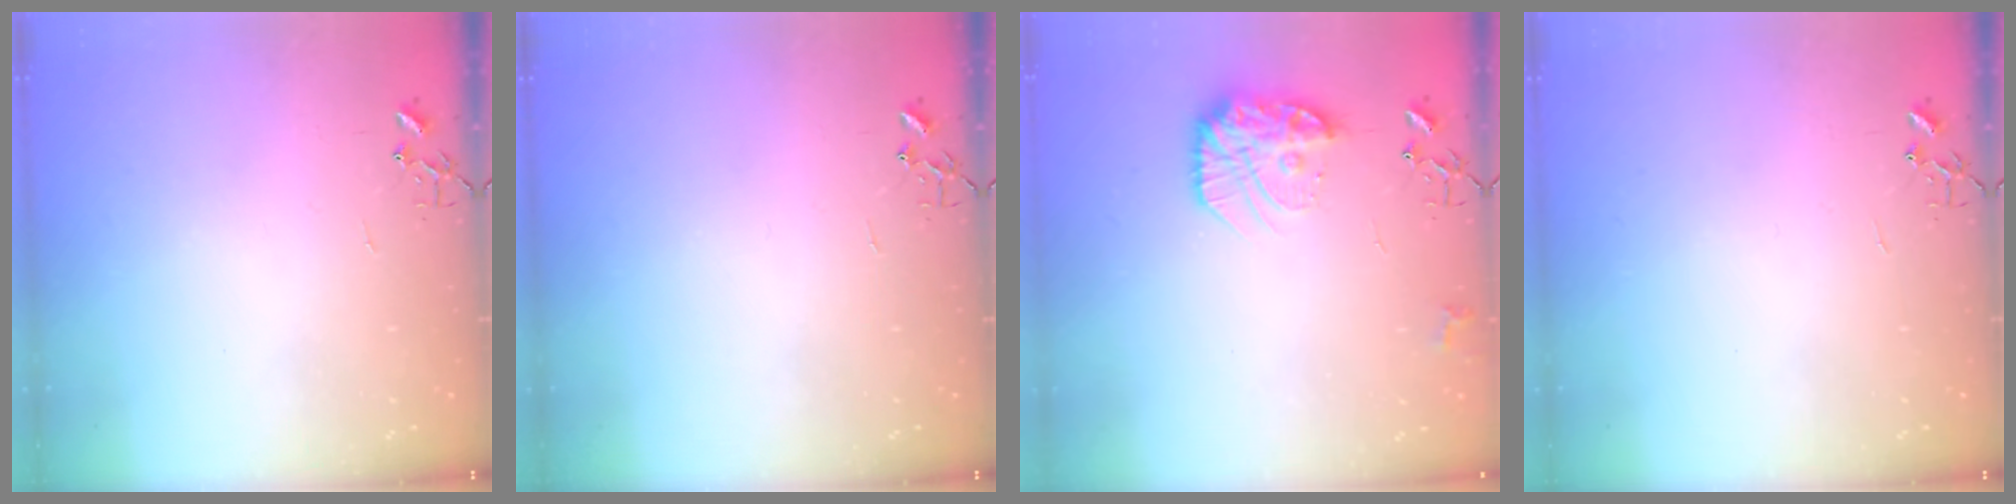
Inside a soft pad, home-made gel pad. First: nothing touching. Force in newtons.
{"total": 0.0}
{"total": 16.1, "press": 16.0, "slide": 1.4}
{"total": 0.0}